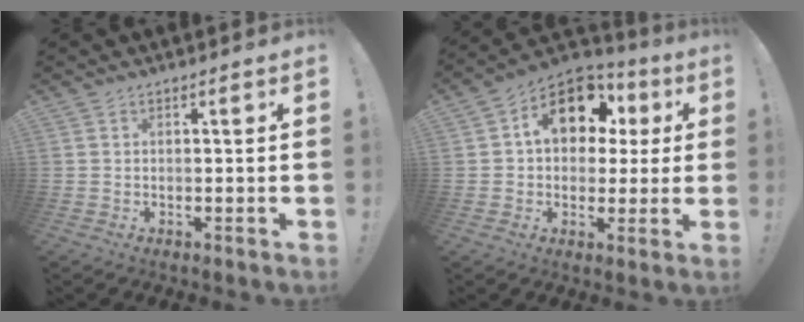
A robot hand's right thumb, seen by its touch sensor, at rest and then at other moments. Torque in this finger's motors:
{"motor_torque": [1.15, 1.28, 1.35, 0.07, 0.07]}